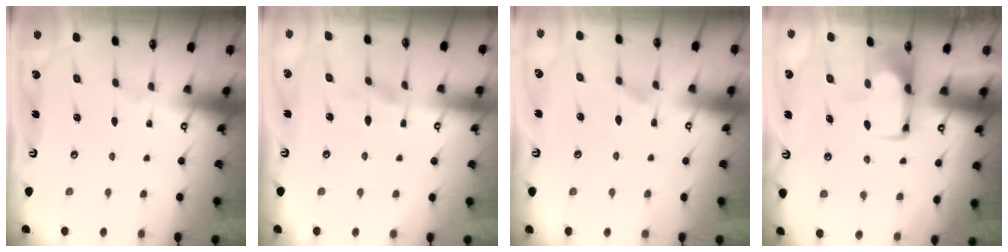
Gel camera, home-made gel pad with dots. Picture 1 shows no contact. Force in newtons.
{"total": 2.1, "press": 1.9, "slide": 0.9}
{"total": 2.4, "press": 2.1, "slide": 1.1}
{"total": 1.8, "press": 1.7, "slide": 0.4}